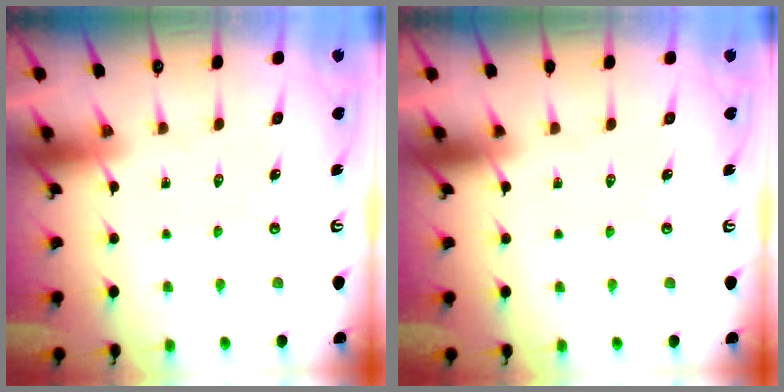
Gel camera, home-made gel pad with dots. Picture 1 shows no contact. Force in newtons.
{"total": 0.0}